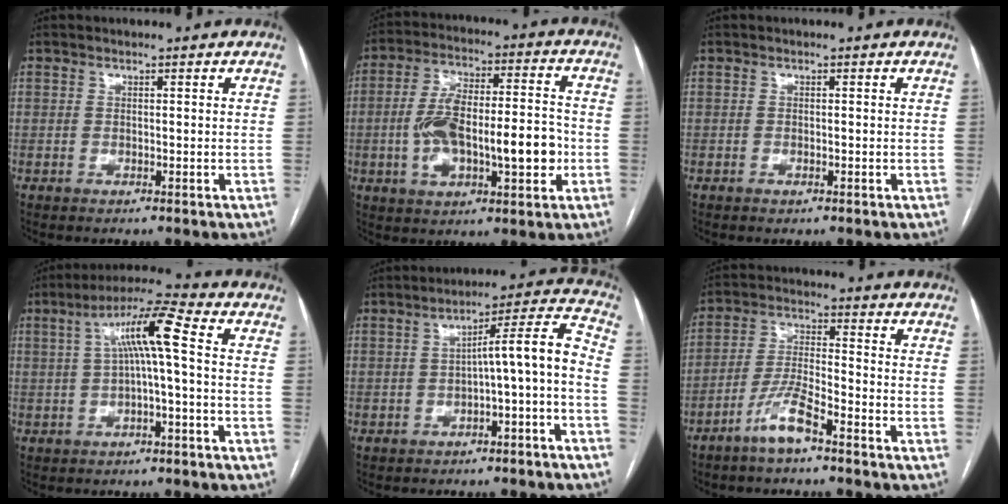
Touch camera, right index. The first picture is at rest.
{"total": 15.6, "force": [-2.8, 5.4, 14.4], "torque": [-0.248, 0.028, -0.040]}
{"total": 0.7, "force": [-0.5, 0.3, 0.4], "torque": [-0.009, 0.000, -0.004]}
{"total": 8.2, "force": [0.7, 0.2, 8.2], "torque": [-0.145, 0.029, 0.013]}
{"total": 8.4, "force": [-2.8, 0.4, 7.9], "torque": [-0.106, 0.034, -0.038]}
{"total": 6.5, "force": [-4.6, 0.6, 4.5], "torque": [-0.101, -0.004, -0.092]}